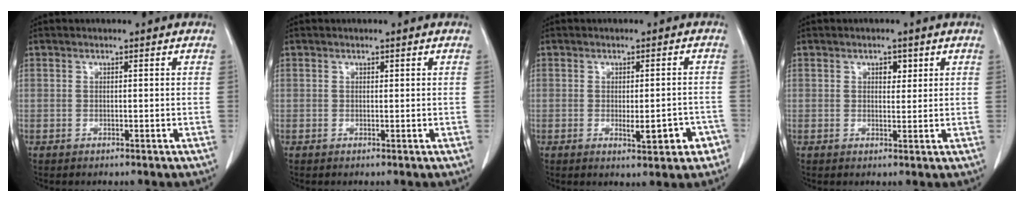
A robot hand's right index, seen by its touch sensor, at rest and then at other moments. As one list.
[{"total": 0.0}, {"total": 5.2, "force": [-2.1, 1.5, 4.5], "torque": [-0.049, 0.004, -0.022]}, {"total": 2.0, "force": [0.9, 1.2, 1.3], "torque": [-0.014, 0.000, 0.013]}]